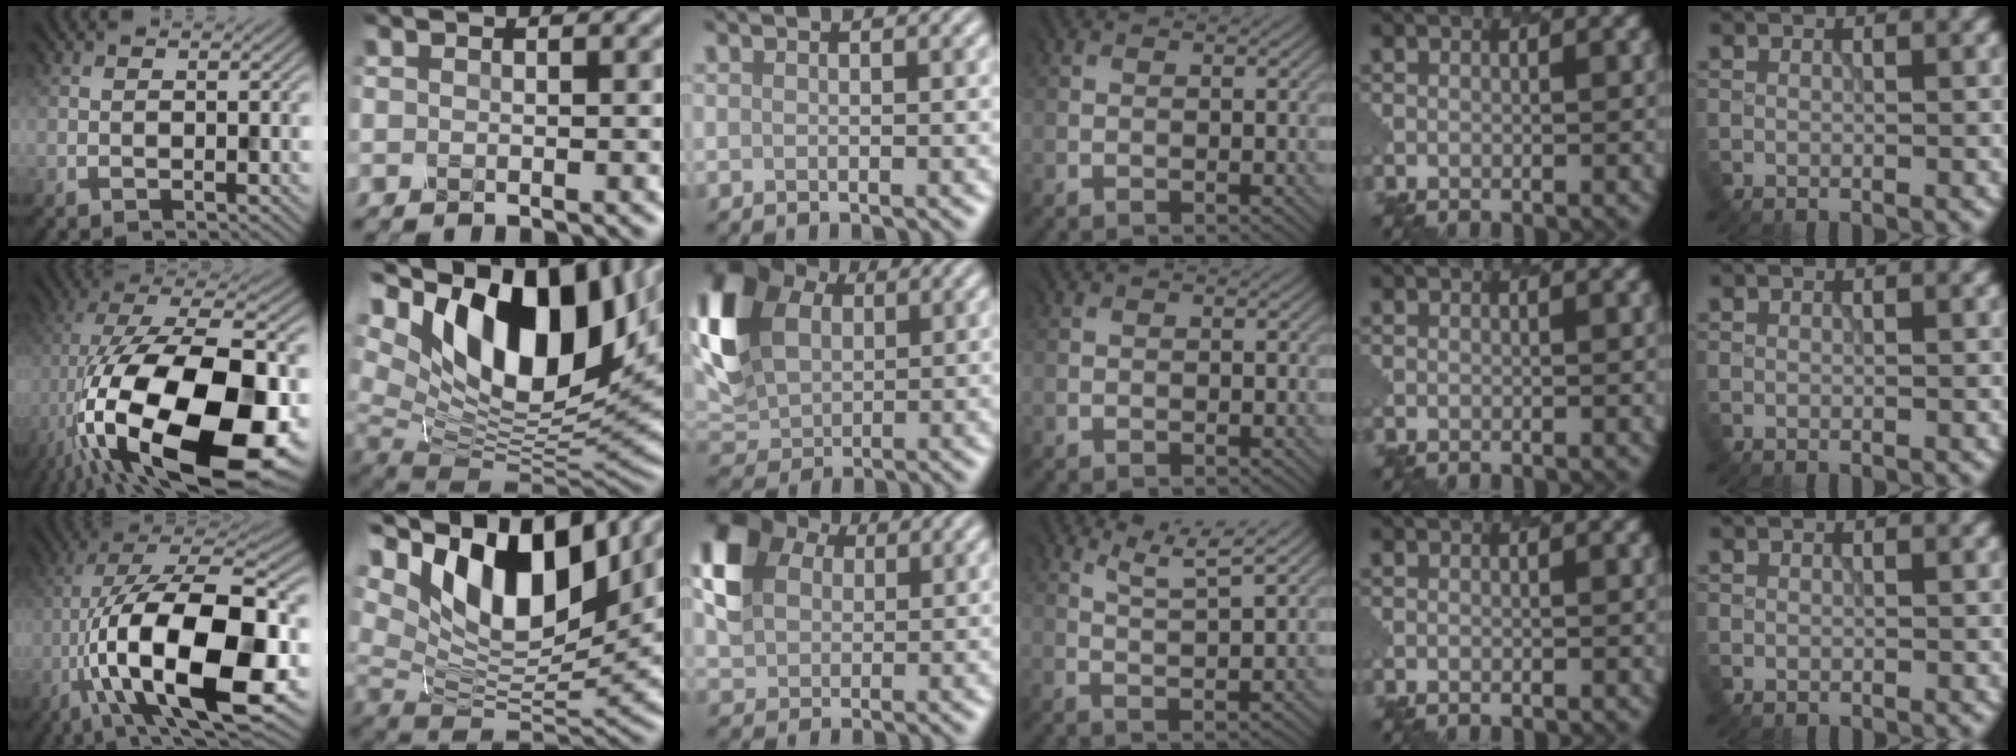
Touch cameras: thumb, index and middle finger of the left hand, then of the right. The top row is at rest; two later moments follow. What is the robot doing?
{"motion": "dispense", "object": "toothpaste"}